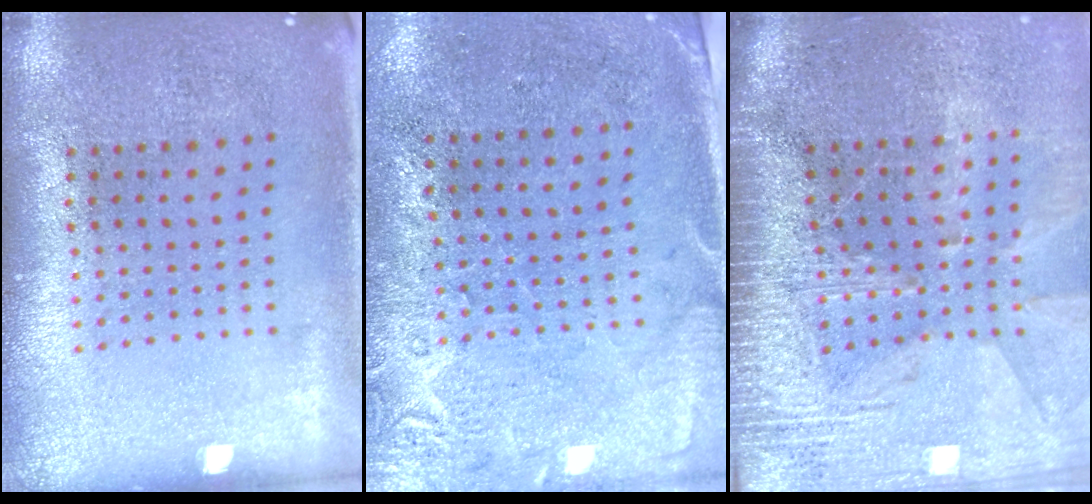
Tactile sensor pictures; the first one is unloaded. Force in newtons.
{"total": 2.8, "press": 2.4, "slide": 1.4}
{"total": 3.8, "press": 3.3, "slide": 1.9}